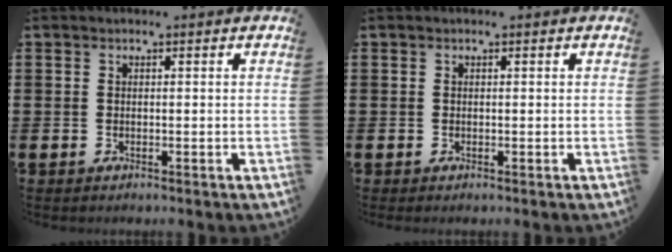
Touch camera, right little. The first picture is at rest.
{"total": 0.0}